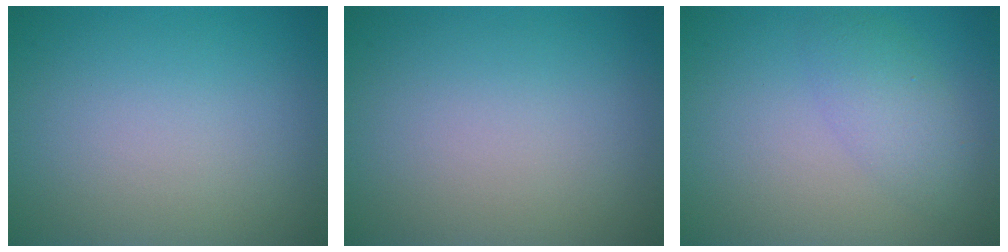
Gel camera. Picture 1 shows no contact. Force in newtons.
{"total": 0.0}
{"total": 2.7, "press": 2.7, "slide": 0.2}